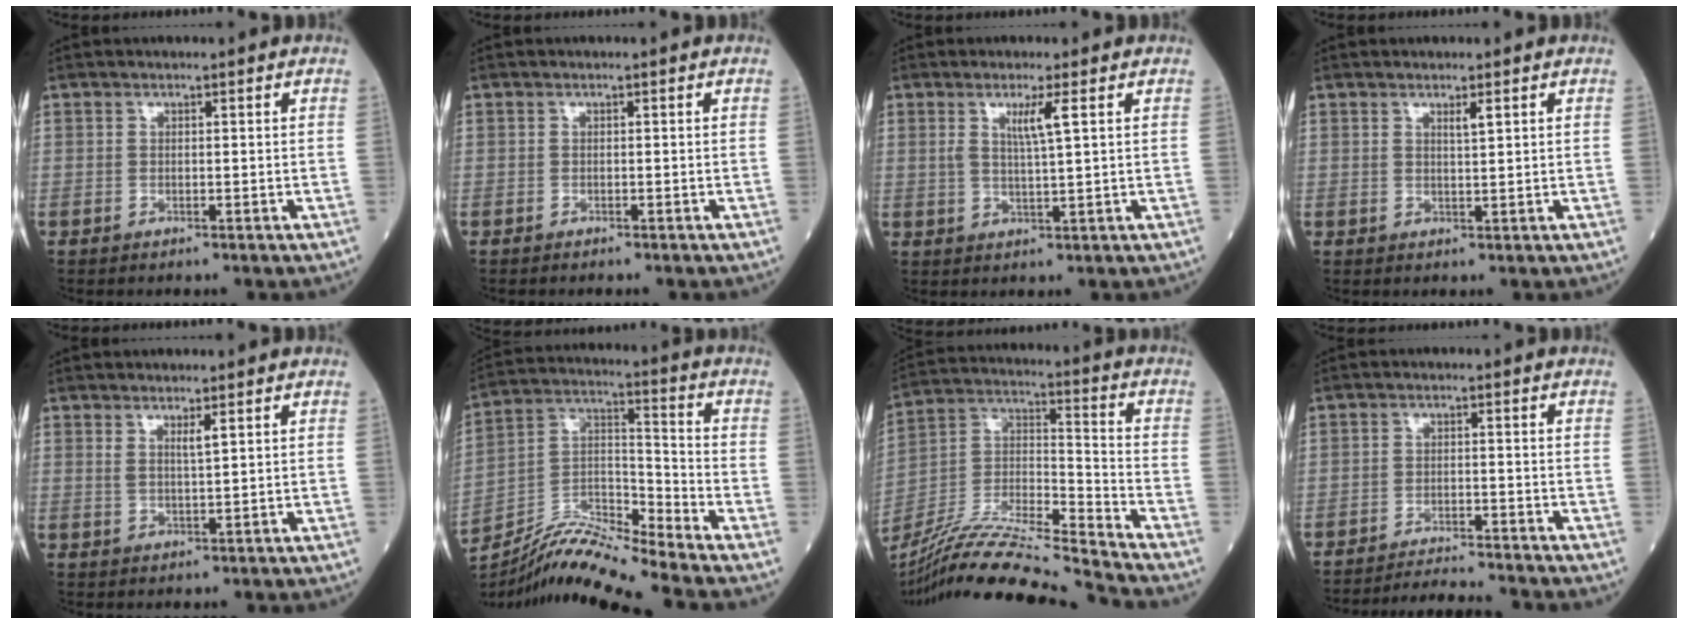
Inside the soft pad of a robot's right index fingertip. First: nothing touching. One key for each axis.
{"total": 0.8, "fx": -0.8, "fy": 0.1, "fz": 0.3, "tx": -0.005, "ty": -0.001, "tz": -0.011}
{"total": 3.7, "fx": 1.4, "fy": -0.4, "fz": 3.4, "tx": -0.066, "ty": -0.006, "tz": 0.026}
{"total": 1.5, "fx": 0.9, "fy": 0.0, "fz": 1.2, "tx": -0.023, "ty": -0.002, "tz": 0.015}
{"total": 2.2, "fx": 1.2, "fy": 0.0, "fz": 1.8, "tx": -0.037, "ty": -0.006, "tz": 0.023}
{"total": 11.9, "fx": -11.1, "fy": -1.4, "fz": 4.0, "tx": -0.074, "ty": 0.019, "tz": -0.205}
{"total": 20.4, "fx": -18.8, "fy": -1.5, "fz": 7.9, "tx": -0.161, "ty": -0.007, "tz": -0.338}
{"total": 7.2, "fx": -7.0, "fy": -0.9, "fz": 1.3, "tx": -0.016, "ty": -0.011, "tz": -0.112}